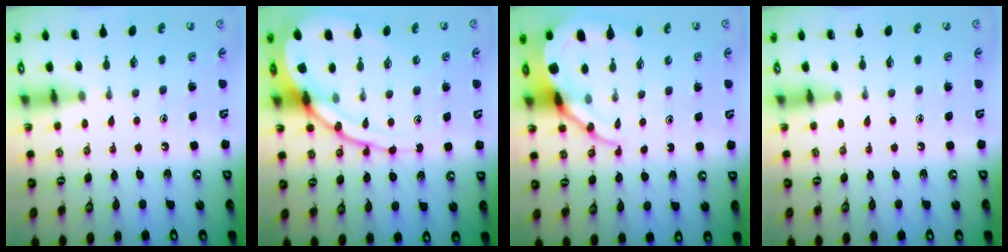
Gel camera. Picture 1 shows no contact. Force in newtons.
{"total": 13.9, "press": 13.8, "slide": 1.3}
{"total": 9.5, "press": 9.4, "slide": 1.1}
{"total": 0.0}